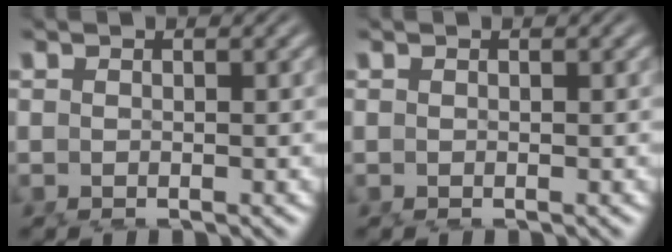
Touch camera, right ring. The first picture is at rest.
{"total": 0.0}